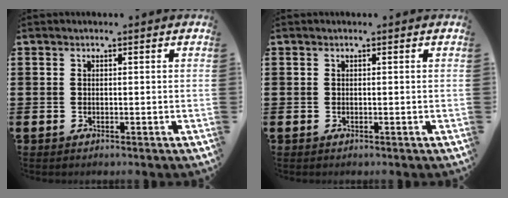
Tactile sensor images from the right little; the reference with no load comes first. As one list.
[{"total": 0.0}]